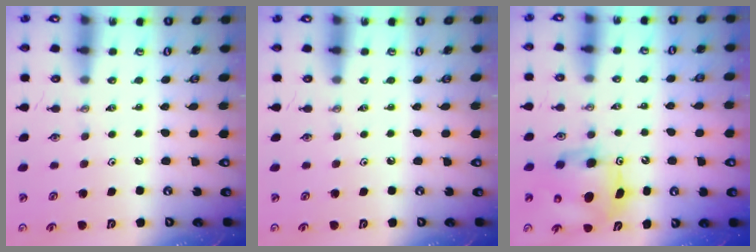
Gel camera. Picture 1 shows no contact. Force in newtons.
{"total": 0.0}
{"total": 9.3, "press": 9.3, "slide": 0.3}